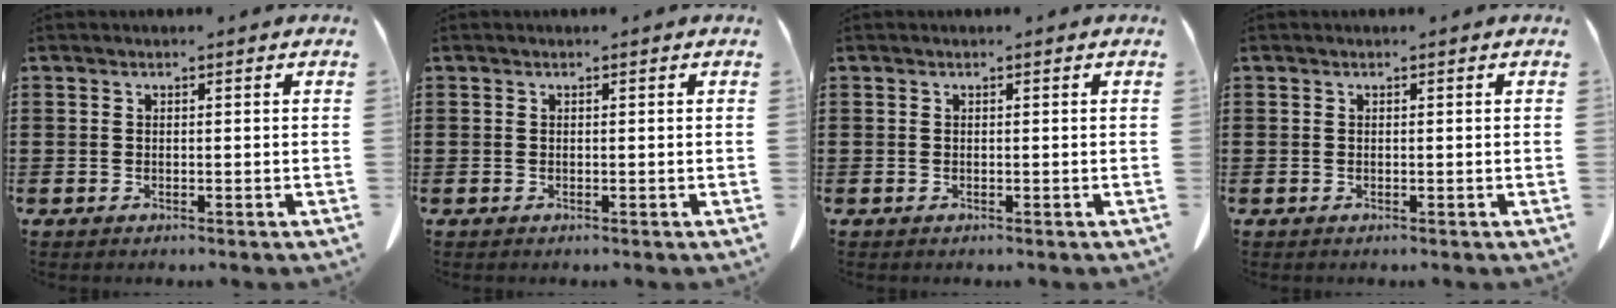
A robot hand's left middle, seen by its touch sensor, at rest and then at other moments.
{"total": 0.0}
{"total": 0.0}
{"total": 0.0}